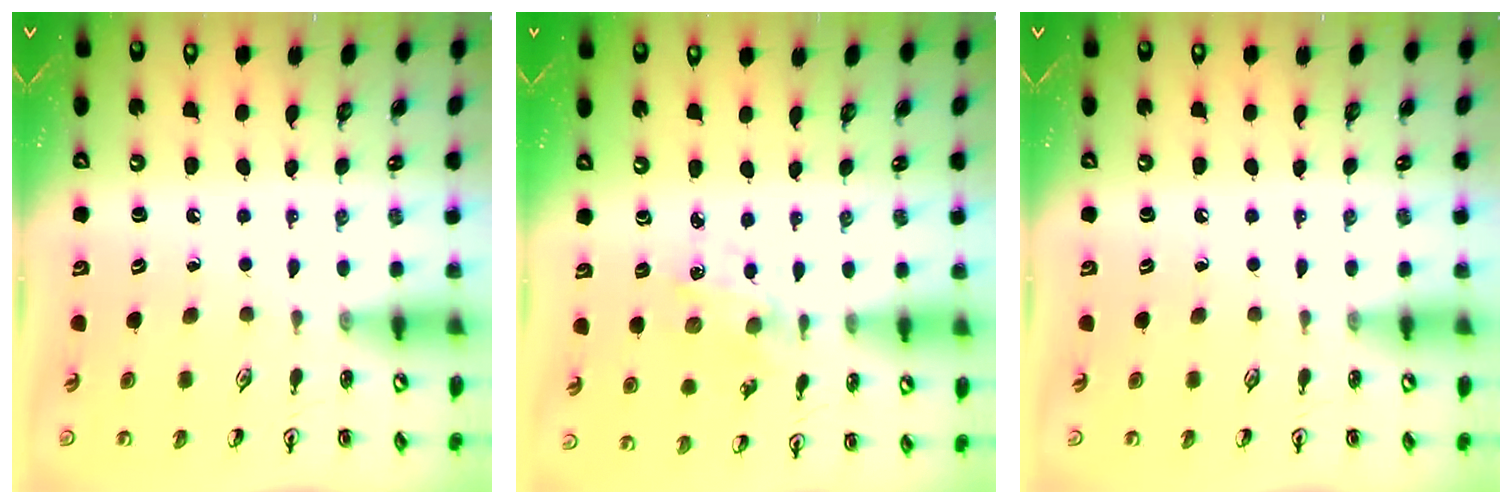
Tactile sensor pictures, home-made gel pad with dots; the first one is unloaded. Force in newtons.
{"total": 1.3, "press": 1.3, "slide": 0.2}
{"total": 0.0}